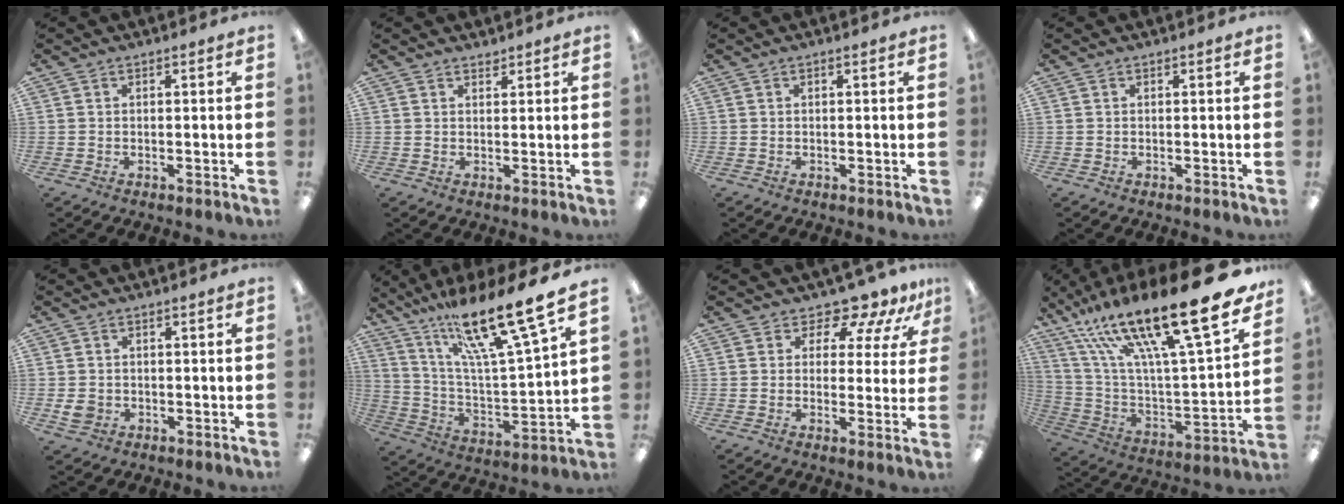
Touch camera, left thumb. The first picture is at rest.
{"total": 1.4, "force": [1.4, 0.3, 0.0], "torque": [-0.001, -0.003, 0.027]}
{"total": 0.5, "force": [0.3, 0.0, 0.4], "torque": [-0.008, 0.000, 0.006]}
{"total": 0.0}
{"total": 2.9, "force": [-0.3, 2.5, 1.4], "torque": [-0.015, 0.001, -0.004]}
{"total": 22.2, "force": [17.8, 2.9, 13.0], "torque": [-0.222, -0.119, 0.286]}
{"total": 9.0, "force": [7.6, 3.7, 3.2], "torque": [-0.049, -0.057, 0.136]}
{"total": 28.3, "force": [18.7, 6.0, 20.4], "torque": [-0.350, -0.123, 0.303]}